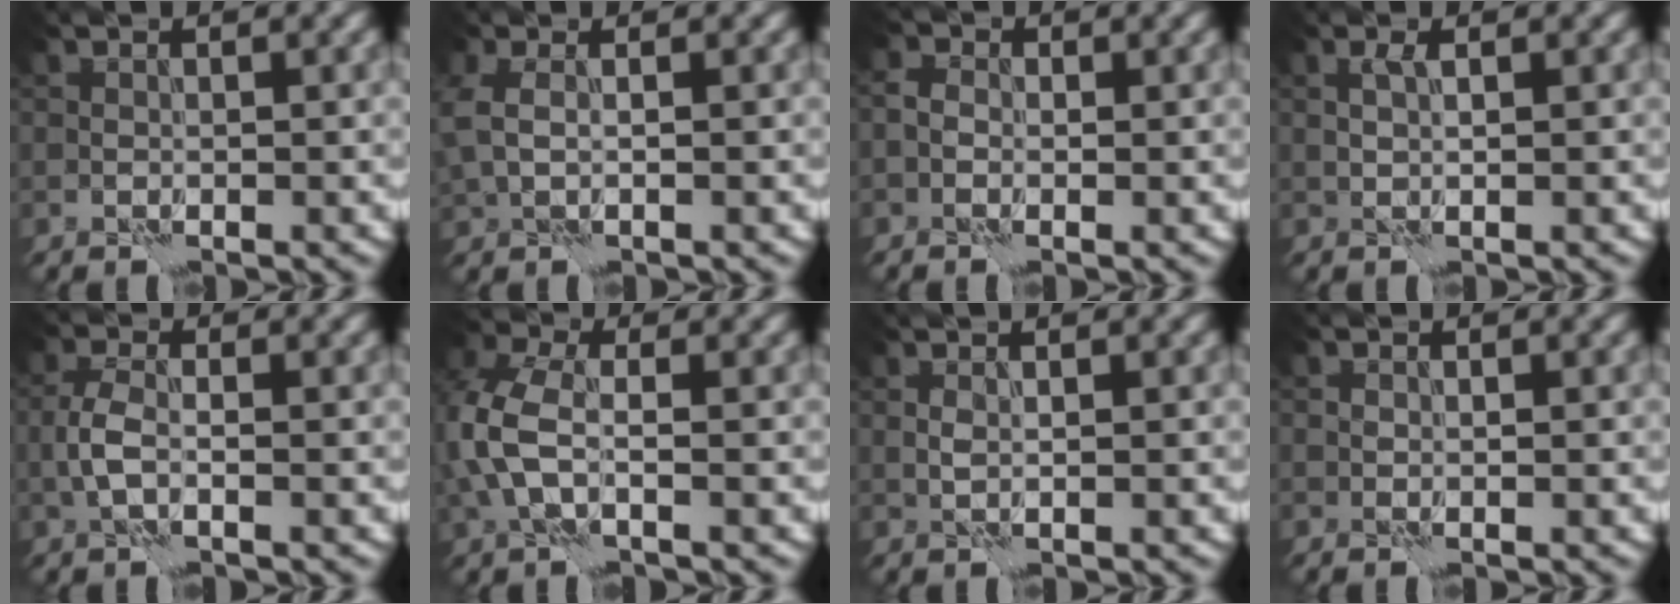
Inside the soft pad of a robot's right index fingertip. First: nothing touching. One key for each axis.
{"total": 2.6, "fx": 0.5, "fy": 1.7, "fz": 2.0, "tx": -0.056, "ty": 0.002, "tz": 0.010}
{"total": 1.5, "fx": -0.2, "fy": 1.2, "fz": 0.7, "tx": -0.010, "ty": 0.007, "tz": -0.013}
{"total": 0.8, "fx": 0.4, "fy": 0.0, "fz": 0.6, "tx": -0.016, "ty": 0.004, "tz": 0.009}
{"total": 2.2, "fx": -0.7, "fy": 0.8, "fz": 1.9, "tx": -0.044, "ty": 0.006, "tz": -0.019}
{"total": 5.4, "fx": -0.5, "fy": 3.3, "fz": 4.2, "tx": -0.114, "ty": 0.006, "tz": -0.021}
{"total": 1.1, "fx": 0.8, "fy": 0.0, "fz": 0.8, "tx": -0.013, "ty": -0.001, "tz": 0.007}
{"total": 0.0}